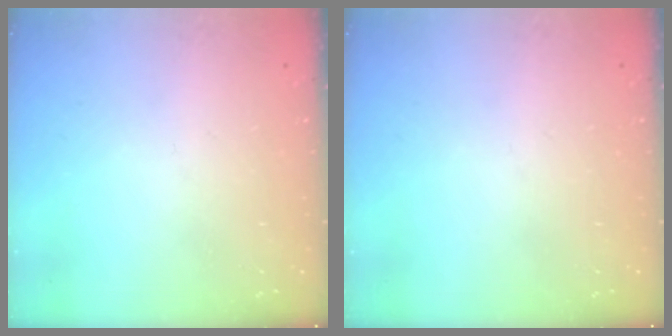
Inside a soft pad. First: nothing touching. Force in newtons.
{"total": 0.0}